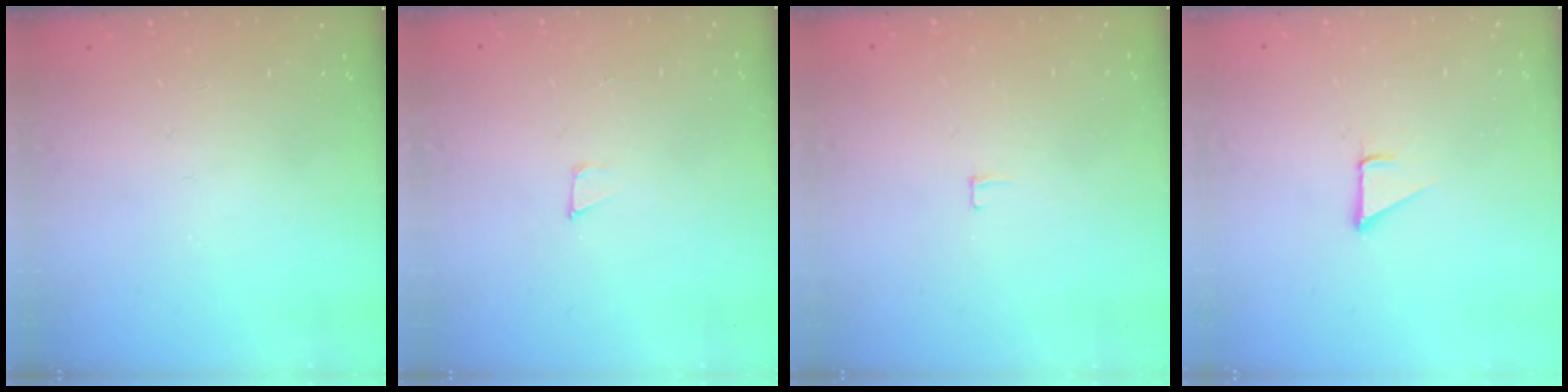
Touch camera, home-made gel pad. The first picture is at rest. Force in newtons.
{"total": 3.2, "press": 3.2, "slide": 0.2}
{"total": 3.4, "press": 3.3, "slide": 0.3}
{"total": 1.9, "press": 1.9, "slide": 0.1}